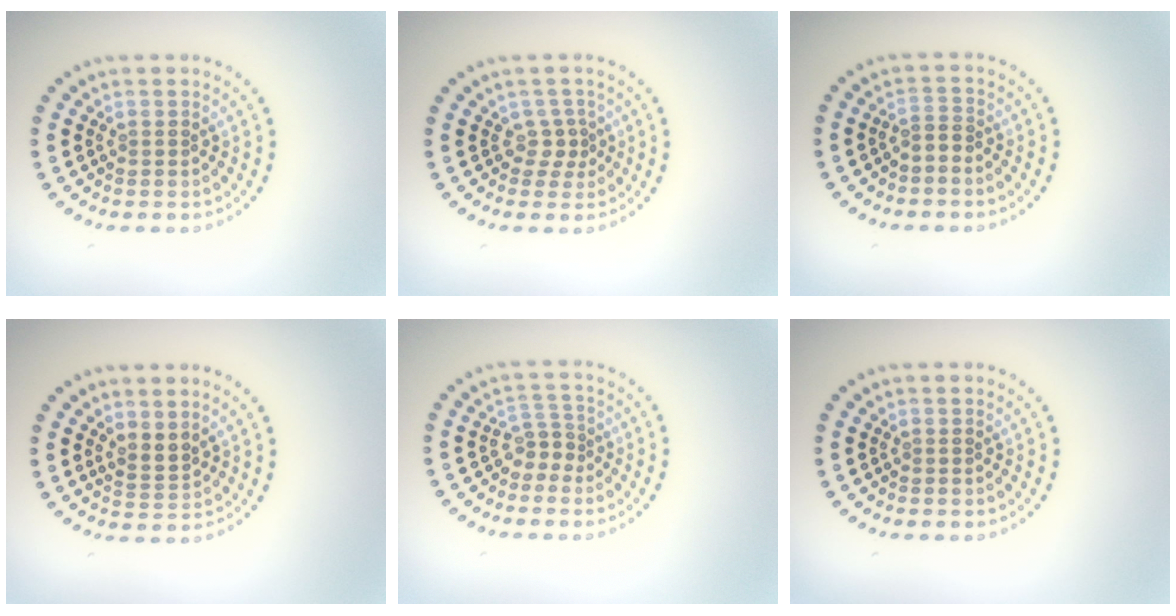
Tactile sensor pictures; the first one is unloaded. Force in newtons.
{"total": 1.5, "press": 1.0, "slide": 1.1}
{"total": 1.2, "press": 0.7, "slide": 1.0}
{"total": 2.0, "press": 1.5, "slide": 1.4}
{"total": 1.9, "press": 1.3, "slide": 1.4}
{"total": 0.0}